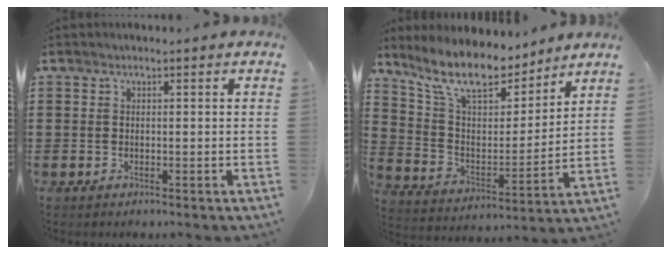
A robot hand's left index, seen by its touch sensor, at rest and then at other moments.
{"total": 11.0, "force": [9.2, 2.9, 5.2], "torque": [-0.132, -0.052, 0.161]}